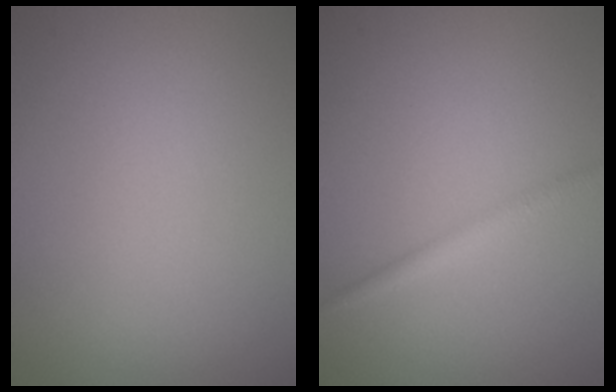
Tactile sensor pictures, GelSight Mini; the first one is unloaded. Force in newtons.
{"total": 1.6, "press": 1.6, "slide": 0.0}